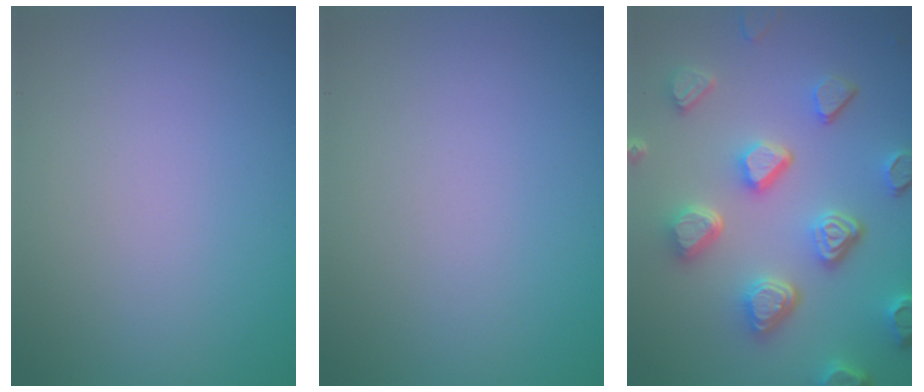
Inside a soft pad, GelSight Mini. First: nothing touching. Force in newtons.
{"total": 0.0}
{"total": 6.8, "press": 5.4, "slide": 4.2}